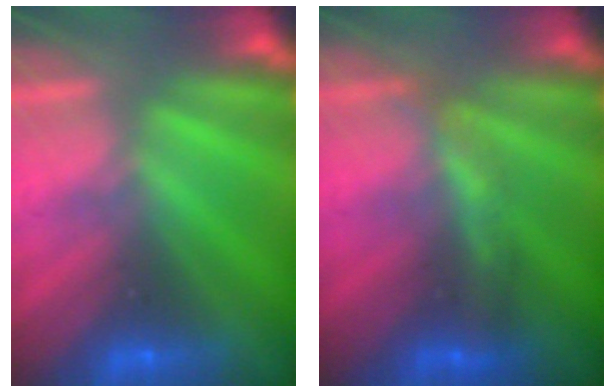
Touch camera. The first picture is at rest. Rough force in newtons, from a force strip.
{"total": 2.0}